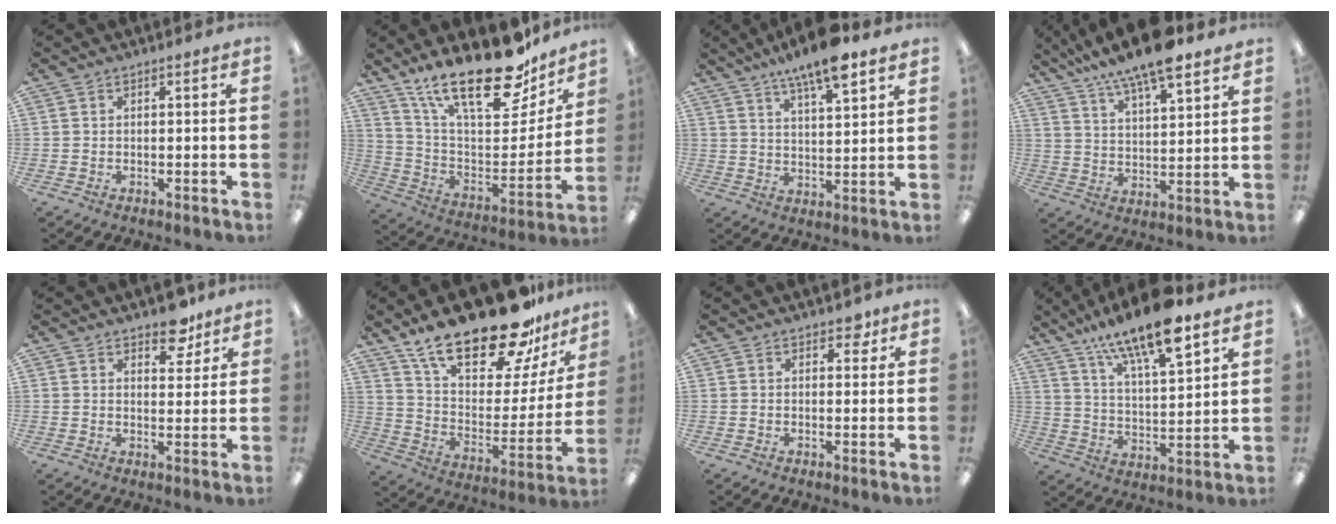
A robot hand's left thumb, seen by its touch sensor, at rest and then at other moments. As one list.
[{"total": 25.5, "force": [18.7, 9.4, 14.6], "torque": [-0.223, -0.123, 0.320]}, {"total": 11.0, "force": [8.2, 2.5, 6.8], "torque": [-0.117, -0.042, 0.142]}, {"total": 13.5, "force": [10.7, 3.6, 7.4], "torque": [-0.127, -0.056, 0.184]}, {"total": 7.1, "force": [5.5, 3.4, 2.9], "torque": [-0.014, -0.033, 0.093]}, {"total": 27.0, "force": [20.3, 9.3, 15.2], "torque": [-0.247, -0.131, 0.344]}, {"total": 3.1, "force": [2.1, 1.8, 1.5], "torque": [-0.009, -0.005, 0.032]}, {"total": 17.0, "force": [12.5, 4.8, 10.5], "torque": [-0.174, -0.074, 0.206]}]